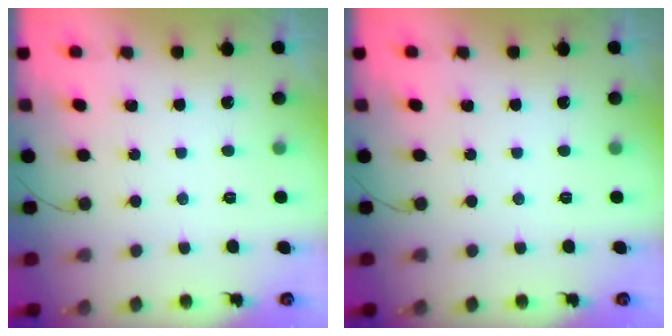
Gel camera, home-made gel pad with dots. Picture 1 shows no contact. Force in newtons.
{"total": 0.0}